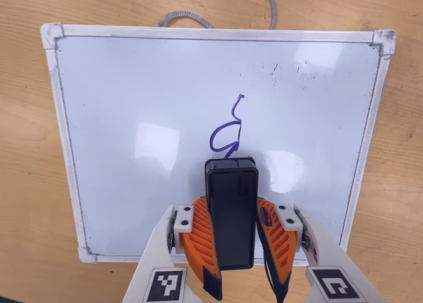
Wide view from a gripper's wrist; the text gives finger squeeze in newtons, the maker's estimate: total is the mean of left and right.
{"total": 7.7, "left": 6.9, "right": 8.5}